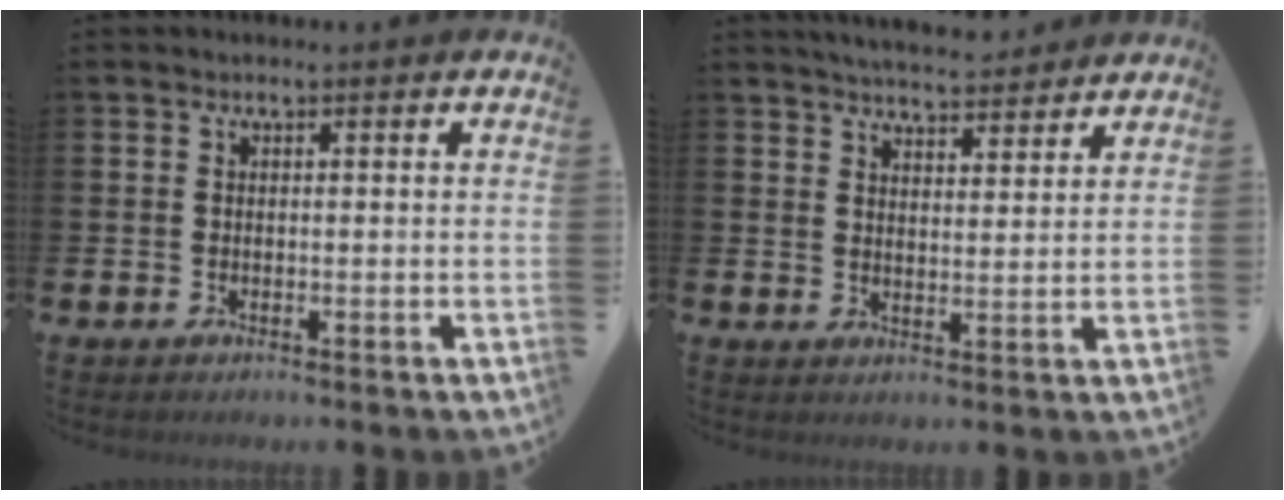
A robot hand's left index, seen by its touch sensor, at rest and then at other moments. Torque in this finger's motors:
{"motor_torque": [1.07, -1.07, 0.44, 0.13]}